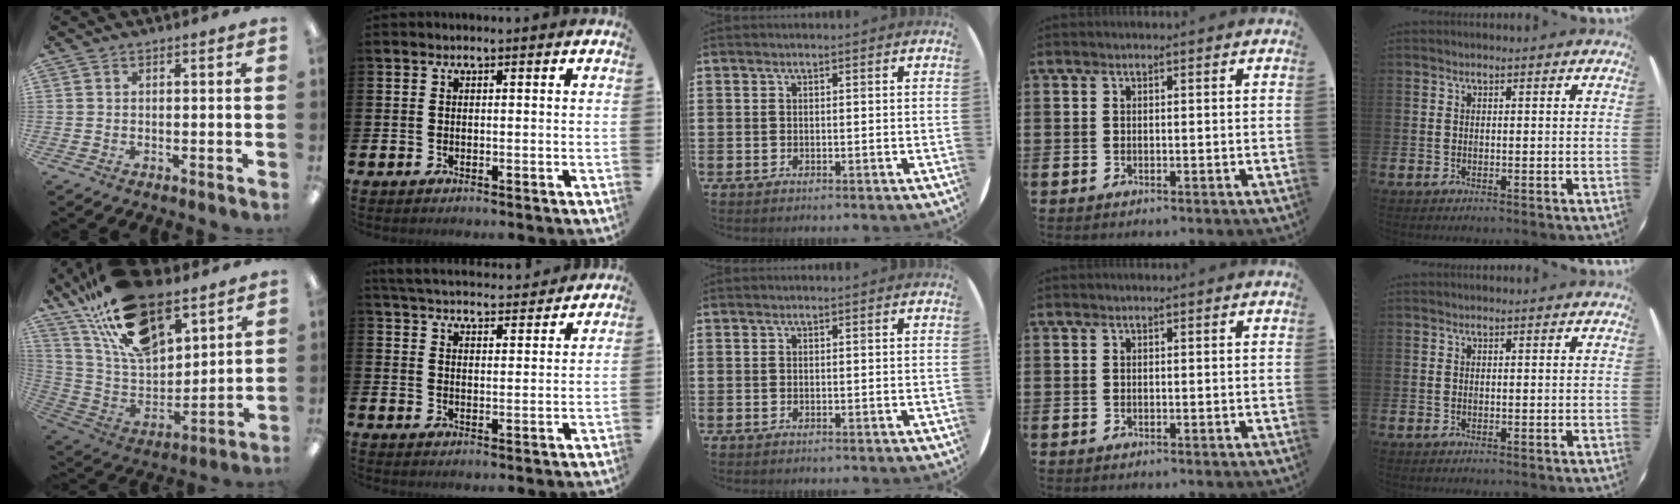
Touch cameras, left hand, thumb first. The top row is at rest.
{"thumb": {"total": 23.2, "force": [15.4, 11.3, 13.1], "torque": [-0.243, -0.070, 0.279]}, "index": {"total": 5.2, "force": [5.1, 0.8, 0.4], "torque": [-0.020, -0.035, 0.089]}}